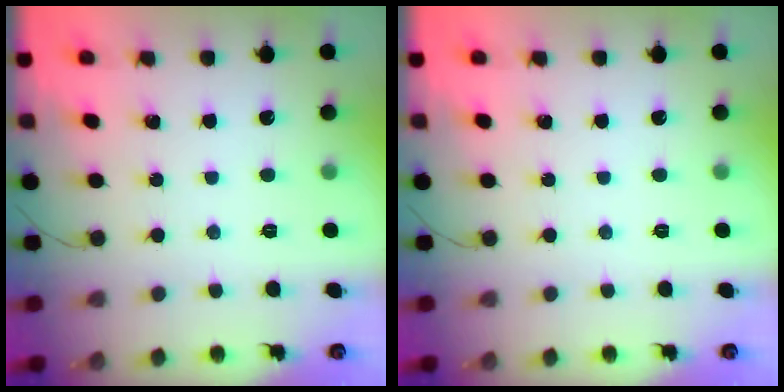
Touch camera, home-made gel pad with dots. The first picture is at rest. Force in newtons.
{"total": 0.0}